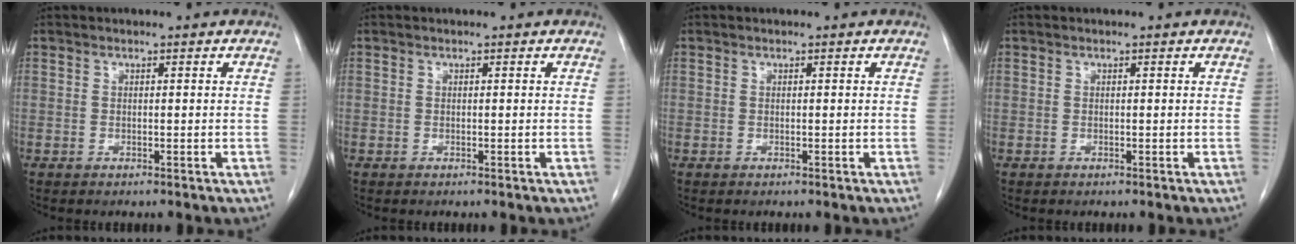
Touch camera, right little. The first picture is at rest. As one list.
[{"total": 0.0}, {"total": 0.0}, {"total": 0.0}]